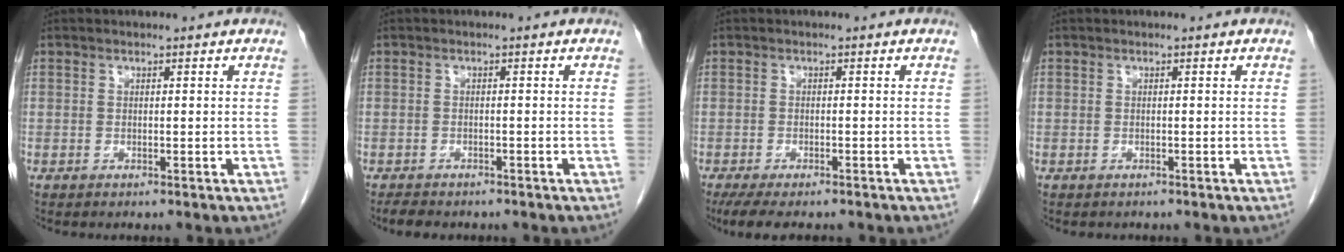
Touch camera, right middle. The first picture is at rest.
{"total": 3.8, "force": [-3.2, 1.3, 1.5], "torque": [-0.032, -0.010, -0.041]}
{"total": 7.5, "force": [-6.1, 1.9, 4.0], "torque": [-0.059, -0.014, -0.091]}
{"total": 0.7, "force": [-0.6, 0.3, 0.1], "torque": [-0.014, -0.002, -0.010]}